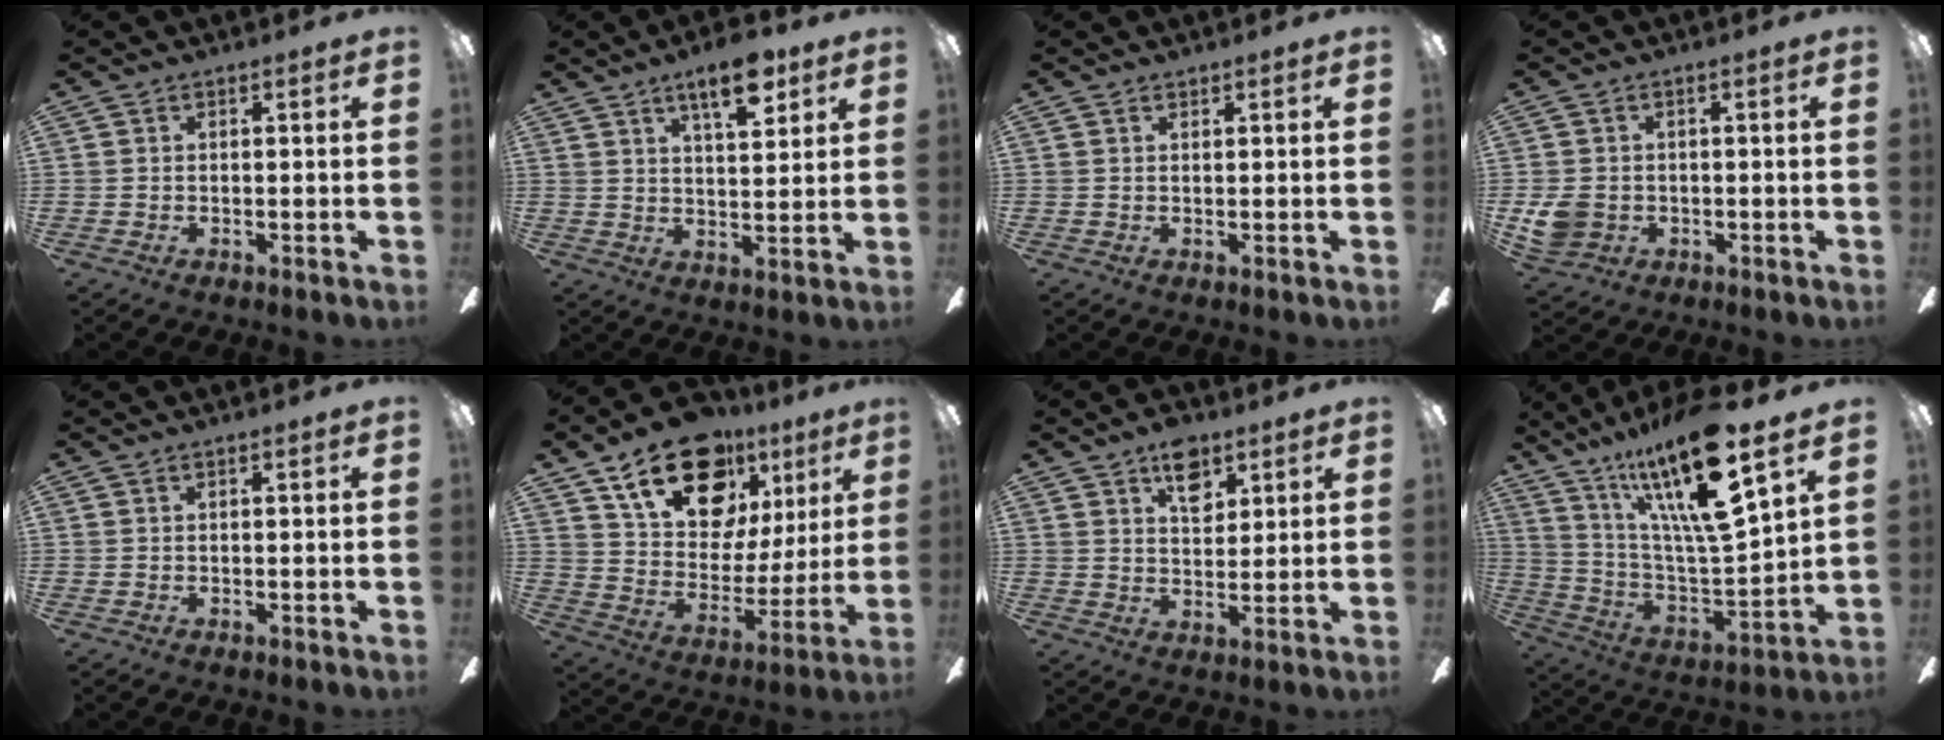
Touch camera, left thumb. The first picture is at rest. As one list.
[{"total": 9.7, "force": [6.4, 3.3, 6.5], "torque": [-0.091, -0.029, 0.106]}, {"total": 0.6, "force": [0.5, 0.1, 0.2], "torque": [-0.004, 0.000, 0.010]}, {"total": 5.4, "force": [-0.7, 4.7, 2.7], "torque": [-0.059, 0.005, -0.012]}, {"total": 0.0}, {"total": 23.1, "force": [14.1, 13.4, 12.4], "torque": [-0.202, -0.071, 0.253]}, {"total": 8.7, "force": [5.1, 5.1, 4.9], "torque": [-0.052, -0.019, 0.085]}, {"total": 23.8, "force": [15.0, 5.3, 17.7], "torque": [-0.338, -0.085, 0.239]}]